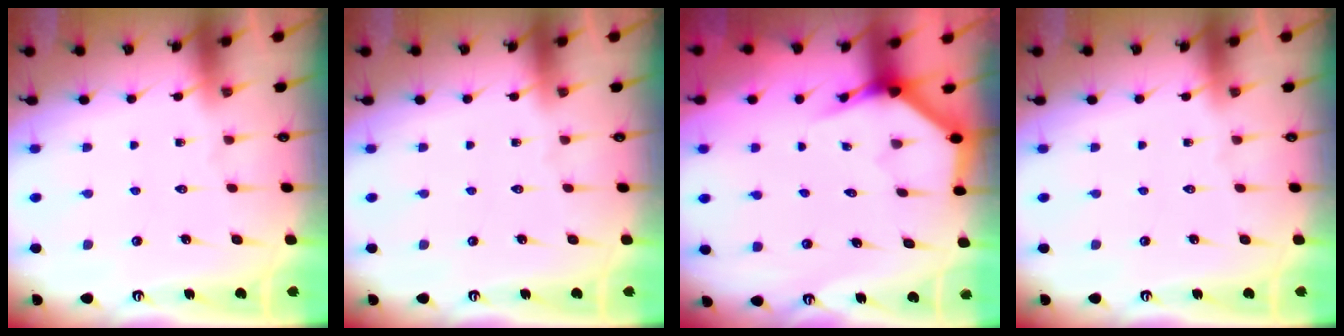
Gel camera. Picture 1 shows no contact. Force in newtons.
{"total": 0.0}
{"total": 3.8, "press": 3.8, "slide": 0.2}
{"total": 0.0}